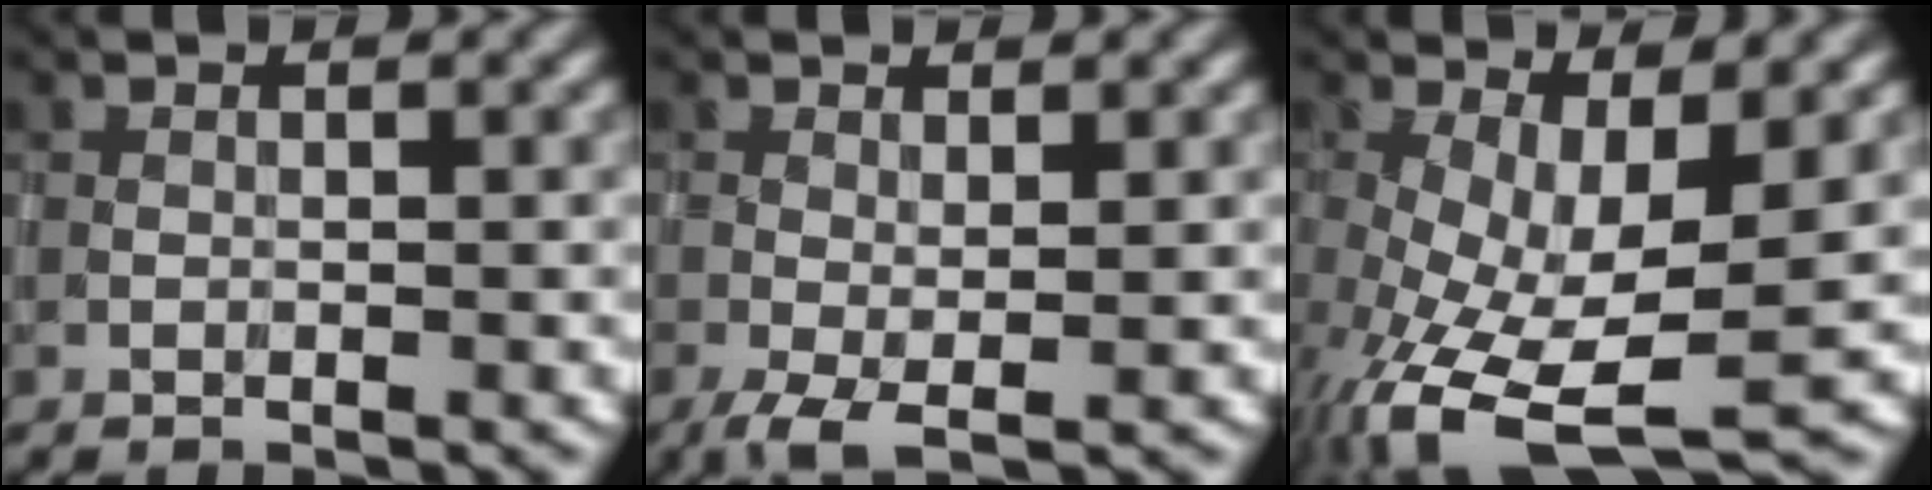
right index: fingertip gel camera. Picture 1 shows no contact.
{"total": 2.5, "force": [-0.7, 0.6, 2.3], "torque": [-0.052, -0.006, -0.016]}
{"total": 10.9, "force": [-3.2, 4.1, 9.6], "torque": [-0.188, -0.024, -0.047]}